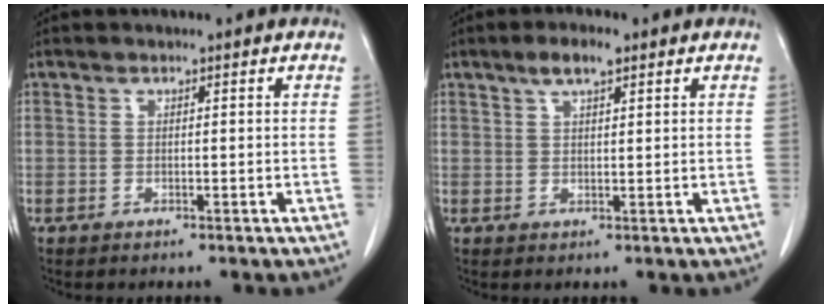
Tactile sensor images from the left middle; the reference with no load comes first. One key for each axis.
{"total": 3.6, "fx": 2.3, "fy": 0.9, "fz": 2.6, "tx": -0.054, "ty": 0.007, "tz": 0.041}